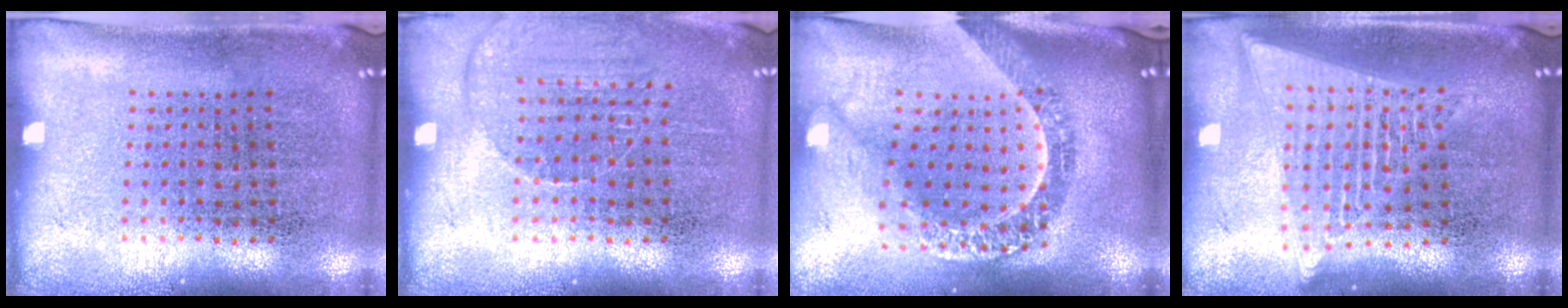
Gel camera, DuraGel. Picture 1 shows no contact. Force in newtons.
{"total": 1.2, "press": 1.2, "slide": 0.1}
{"total": 3.0, "press": 2.3, "slide": 1.9}
{"total": 2.0, "press": 1.8, "slide": 1.0}